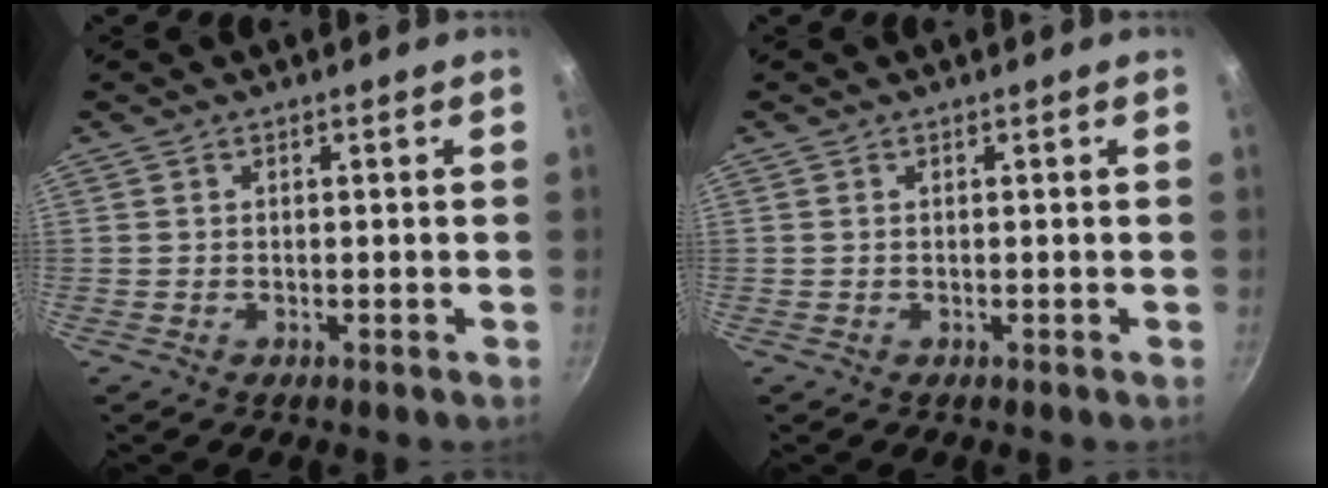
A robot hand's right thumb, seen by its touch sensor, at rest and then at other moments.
{"total": 0.0}